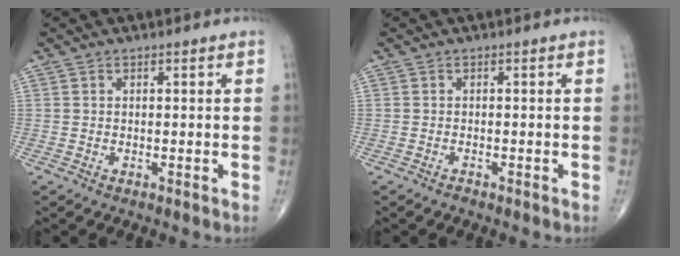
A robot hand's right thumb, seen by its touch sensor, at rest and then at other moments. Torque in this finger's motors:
{"motor_torque": [0.28, 0.04, -0.06, -0.24, -0.04]}